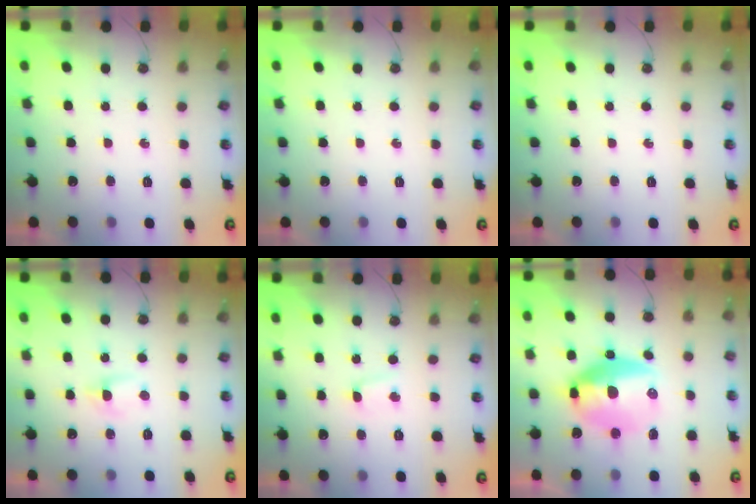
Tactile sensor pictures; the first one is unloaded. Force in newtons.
{"total": 0.0}
{"total": 0.0}
{"total": 2.5, "press": 2.5, "slide": 0.4}
{"total": 1.7, "press": 1.7, "slide": 0.3}
{"total": 18.5, "press": 16.4, "slide": 8.6}